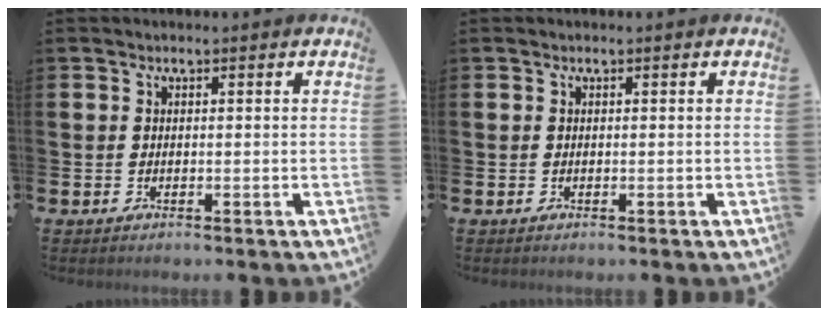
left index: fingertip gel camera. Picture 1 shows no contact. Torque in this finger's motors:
{"motor_torque": [0.00, 0.00, 0.00, 0.01]}